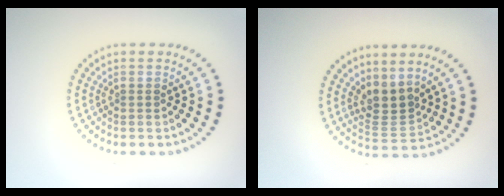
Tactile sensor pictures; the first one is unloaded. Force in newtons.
{"total": 2.8, "press": 2.0, "slide": 1.9}